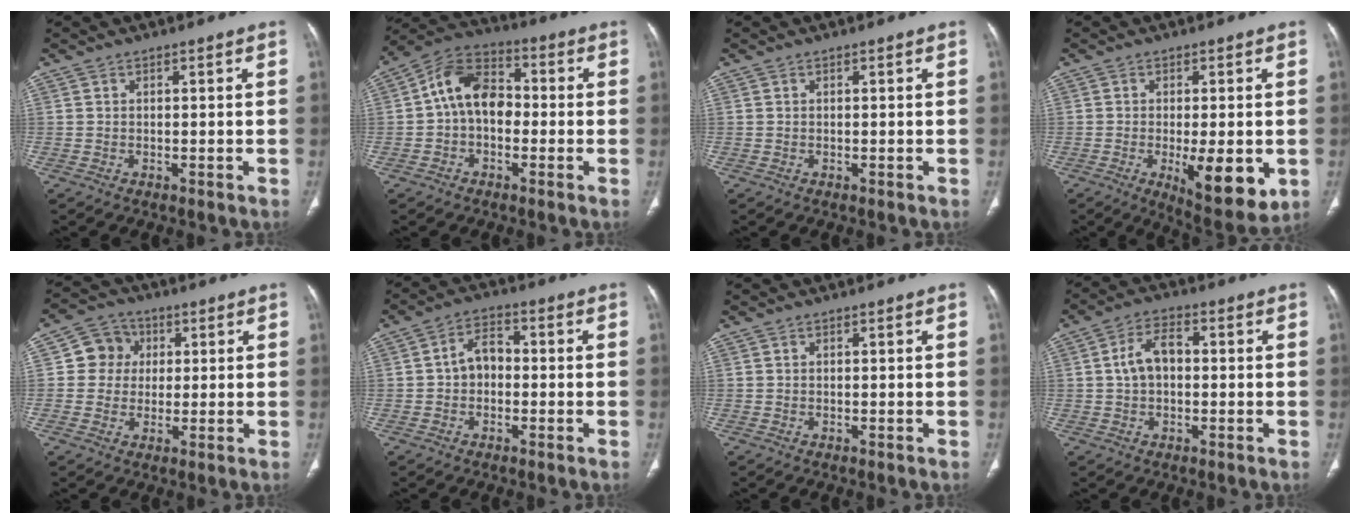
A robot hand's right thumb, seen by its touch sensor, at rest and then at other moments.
{"total": 10.9, "force": [-0.5, 7.8, 7.5], "torque": [-0.107, 0.034, -0.025]}
{"total": 0.0}
{"total": 11.8, "force": [-2.9, 4.1, 10.7], "torque": [-0.141, -0.023, -0.035]}
{"total": 6.9, "force": [1.2, 6.5, 2.0], "torque": [0.001, 0.006, 0.012]}
{"total": 5.4, "force": [-0.5, 3.9, 3.6], "torque": [-0.043, 0.021, -0.022]}
{"total": 0.0}
{"total": 6.2, "force": [0.3, 3.9, 4.9], "torque": [-0.087, 0.020, -0.003]}